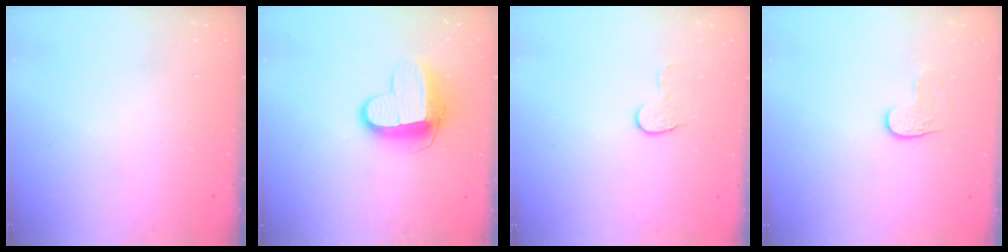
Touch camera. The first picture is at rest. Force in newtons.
{"total": 10.8, "press": 10.8, "slide": 0.9}
{"total": 5.9, "press": 5.9, "slide": 0.5}
{"total": 3.4, "press": 3.4, "slide": 0.3}